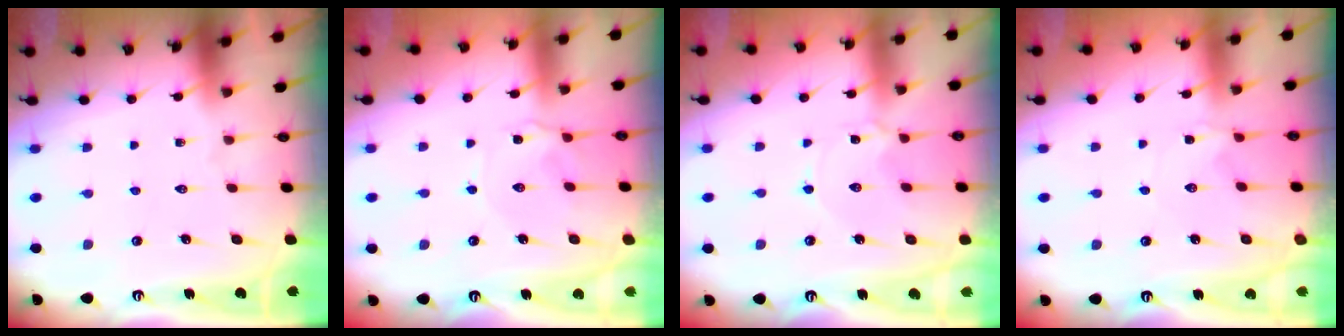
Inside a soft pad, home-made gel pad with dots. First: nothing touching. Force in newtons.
{"total": 2.3, "press": 2.2, "slide": 0.4}
{"total": 2.3, "press": 2.3, "slide": 0.4}
{"total": 1.3, "press": 1.3, "slide": 0.3}